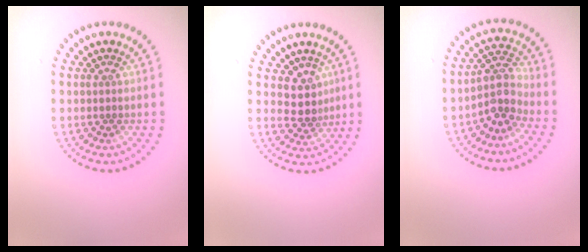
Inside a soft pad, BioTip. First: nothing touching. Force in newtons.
{"total": 2.6, "press": 2.0, "slide": 1.7}
{"total": 3.6, "press": 2.8, "slide": 2.3}